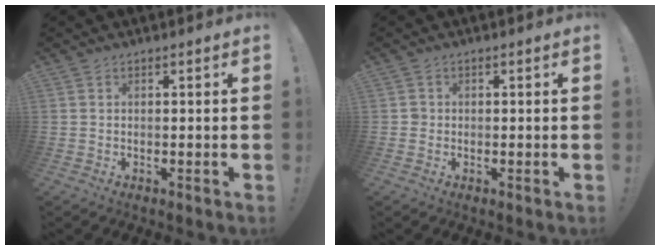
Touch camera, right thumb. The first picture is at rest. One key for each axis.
{"total": 1.3, "fx": -0.3, "fy": 1.3, "fz": 0.2, "tx": -0.007, "ty": 0.005, "tz": -0.005}